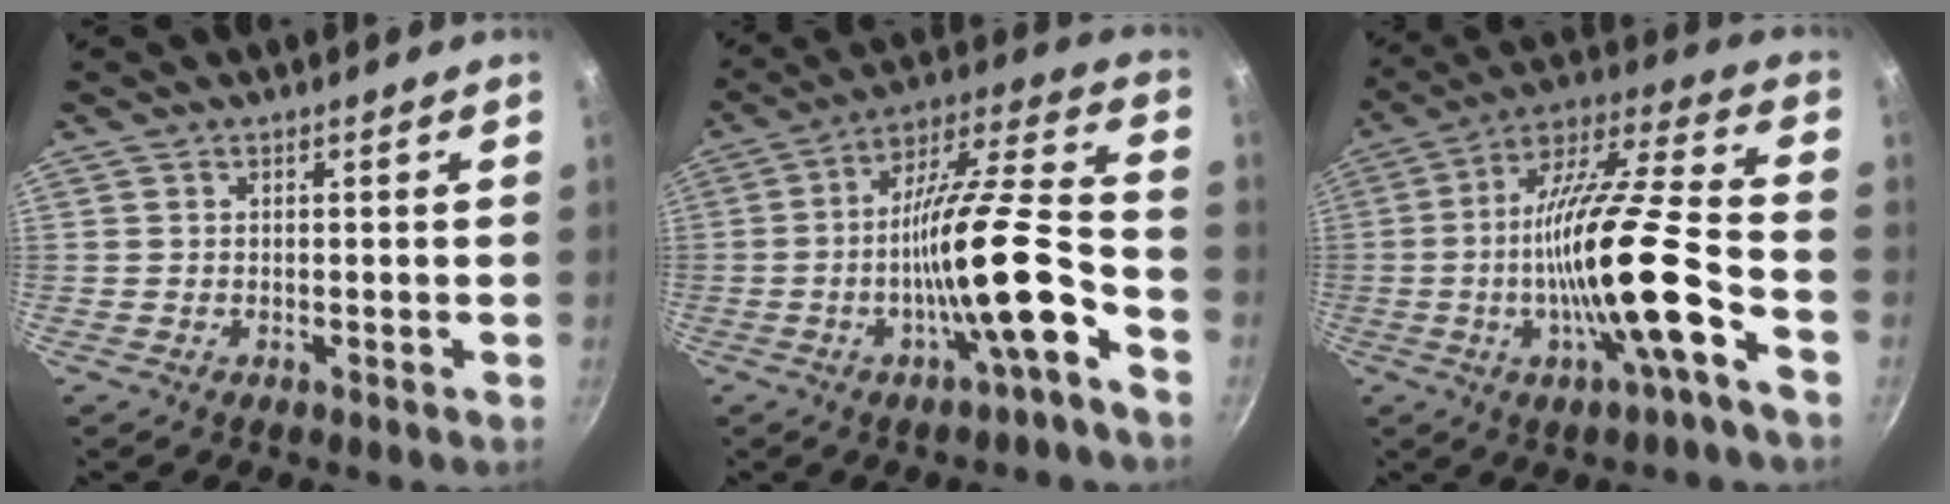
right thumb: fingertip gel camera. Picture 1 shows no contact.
{"total": 18.1, "force": [-7.0, 3.1, 16.4], "torque": [-0.249, 0.053, -0.125]}
{"total": 20.6, "force": [-6.2, 2.8, 19.5], "torque": [-0.329, 0.037, -0.118]}